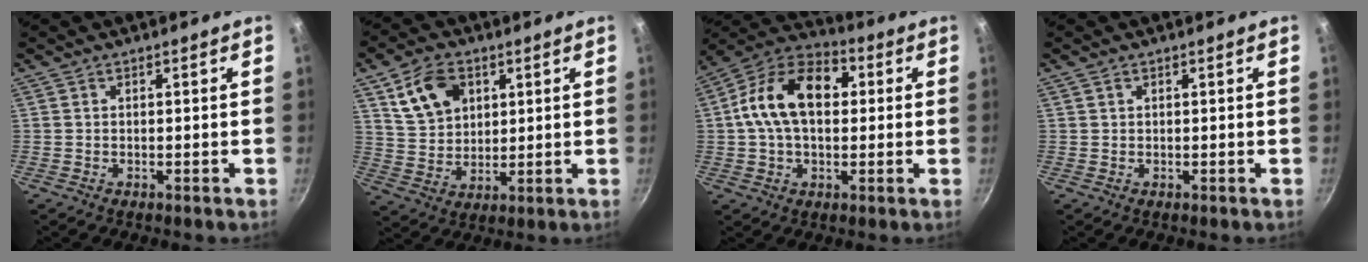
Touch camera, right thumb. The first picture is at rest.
{"total": 11.0, "force": [4.7, 7.7, 6.4], "torque": [-0.098, -0.012, 0.092]}
{"total": 16.7, "force": [2.2, 10.8, 12.5], "torque": [-0.185, 0.031, 0.016]}
{"total": 0.5, "force": [0.3, 0.4, 0.2], "torque": [-0.005, 0.003, 0.006]}